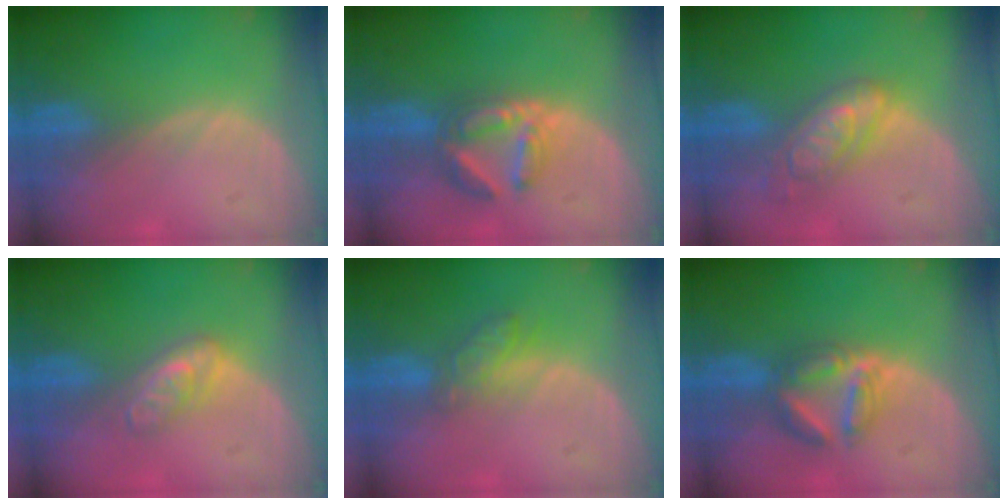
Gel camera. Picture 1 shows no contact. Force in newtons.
{"total": 6.5, "press": 5.9, "slide": 2.9}
{"total": 6.3, "press": 6.3, "slide": 0.4}
{"total": 4.8, "press": 4.2, "slide": 2.3}
{"total": 4.4, "press": 4.0, "slide": 1.8}
{"total": 5.8, "press": 5.7, "slide": 0.5}